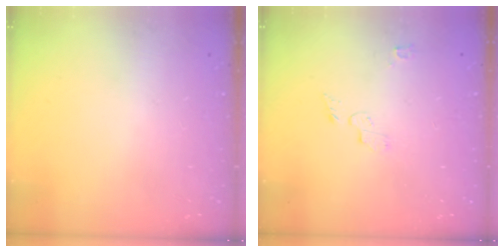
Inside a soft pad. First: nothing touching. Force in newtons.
{"total": 4.6, "press": 4.6, "slide": 0.5}